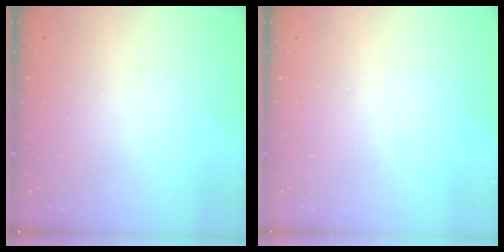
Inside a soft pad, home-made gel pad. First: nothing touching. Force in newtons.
{"total": 0.0}